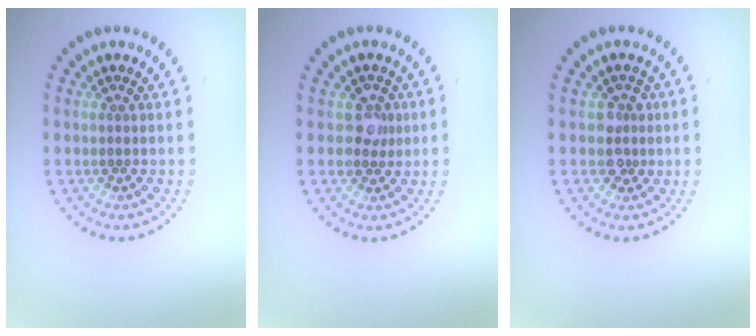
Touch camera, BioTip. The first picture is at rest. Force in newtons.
{"total": 1.8, "press": 1.7, "slide": 0.7}
{"total": 1.7, "press": 1.5, "slide": 0.9}